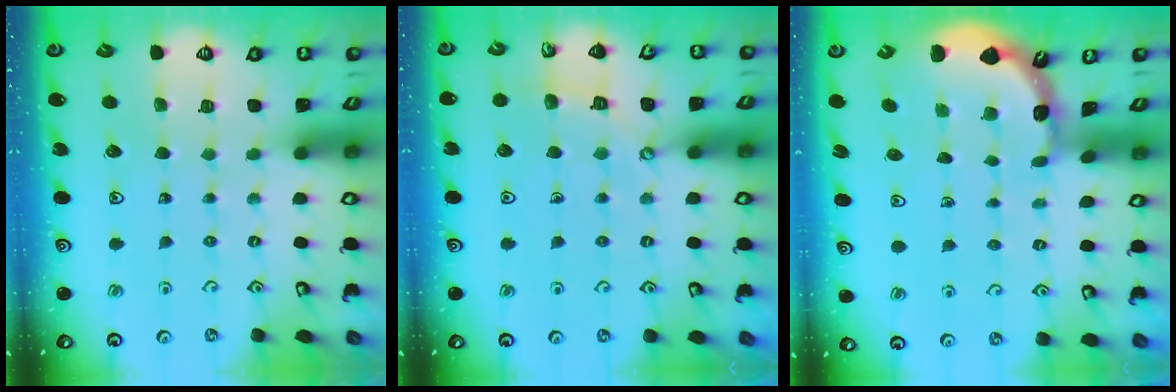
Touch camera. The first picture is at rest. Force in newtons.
{"total": 3.7, "press": 3.6, "slide": 0.5}
{"total": 1.6, "press": 1.6, "slide": 0.1}